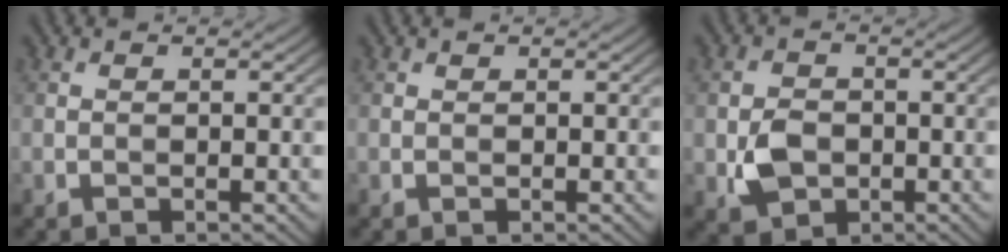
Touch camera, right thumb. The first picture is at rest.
{"total": 0.0}
{"total": 4.2, "force": [-1.1, 3.2, 2.4], "torque": [-0.052, -0.009, -0.021]}